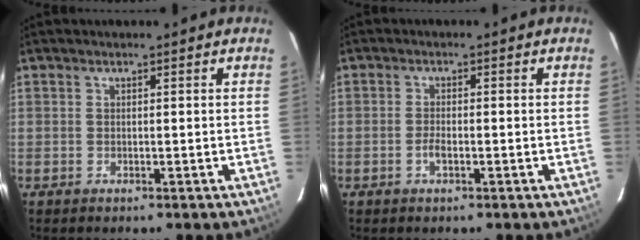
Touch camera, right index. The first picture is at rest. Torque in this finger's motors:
{"motor_torque": [0.24, 0.21, 0.03, 0.01]}